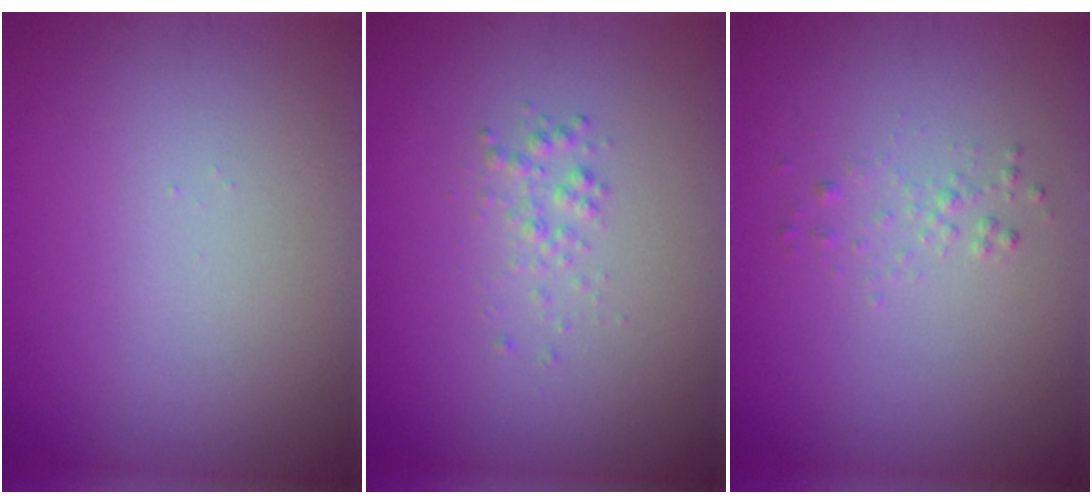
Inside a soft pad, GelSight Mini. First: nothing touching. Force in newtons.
{"total": 1.1, "press": 1.1, "slide": 0.1}
{"total": 0.9, "press": 0.9, "slide": 0.0}